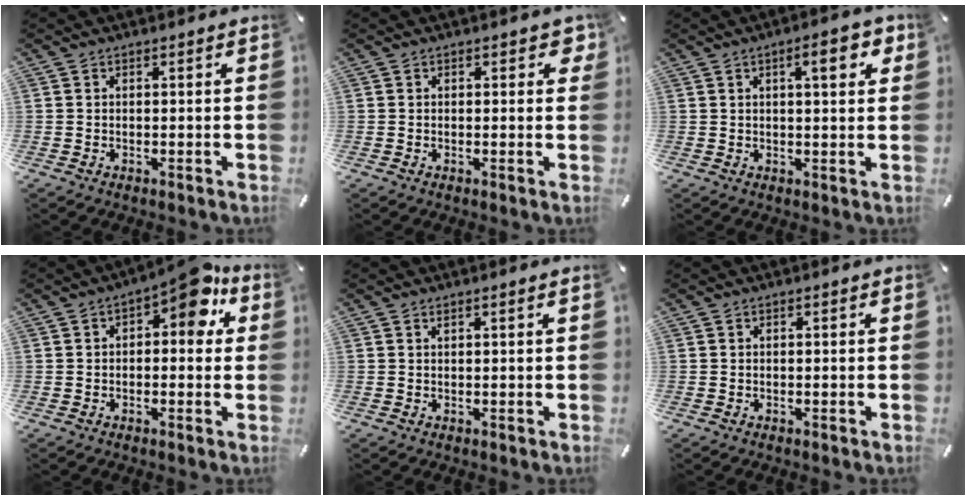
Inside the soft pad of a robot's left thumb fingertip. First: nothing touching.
{"total": 2.1, "force": [0.6, 1.2, 1.6], "torque": [-0.019, 0.000, 0.006]}
{"total": 7.0, "force": [2.9, 1.9, 6.1], "torque": [-0.084, -0.008, 0.039]}
{"total": 9.2, "force": [4.4, 4.2, 6.9], "torque": [-0.086, -0.026, 0.066]}
{"total": 0.8, "force": [0.4, 0.0, 0.7], "torque": [-0.013, -0.002, 0.008]}
{"total": 0.0}